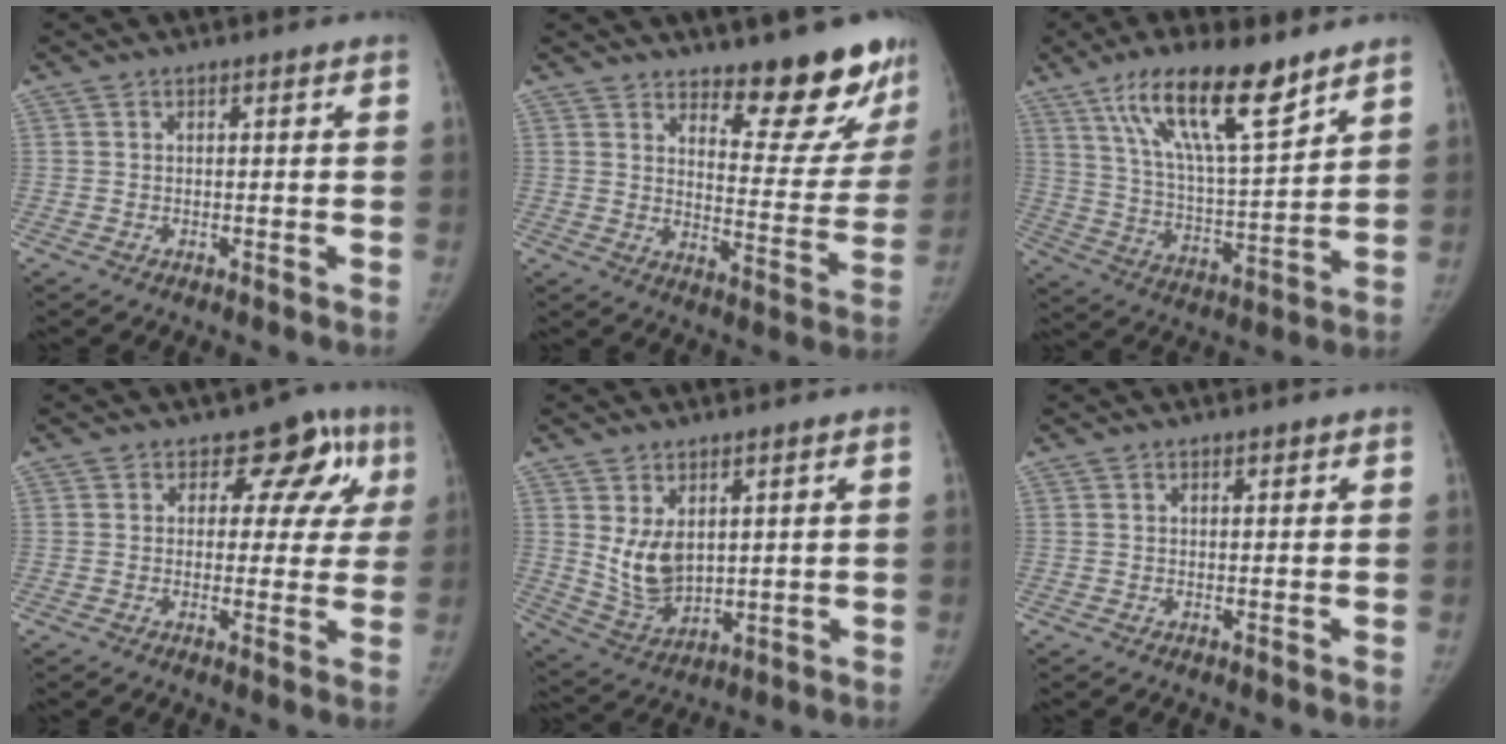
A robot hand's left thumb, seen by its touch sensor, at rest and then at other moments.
{"total": 15.6, "force": [12.2, 4.7, 8.5], "torque": [-0.059, -0.113, 0.165]}
{"total": 17.9, "force": [11.5, 4.5, 12.9], "torque": [-0.205, -0.054, 0.212]}
{"total": 9.0, "force": [3.9, 6.4, 5.0], "torque": [0.001, -0.004, 0.039]}
{"total": 7.9, "force": [2.2, 5.0, 5.7], "torque": [-0.089, -0.023, 0.063]}
{"total": 0.8, "force": [0.5, 0.4, 0.4], "torque": [-0.004, -0.002, 0.006]}